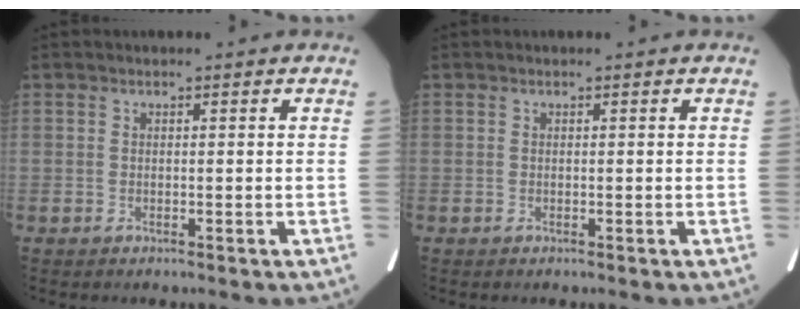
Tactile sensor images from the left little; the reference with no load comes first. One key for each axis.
{"total": 0.0}